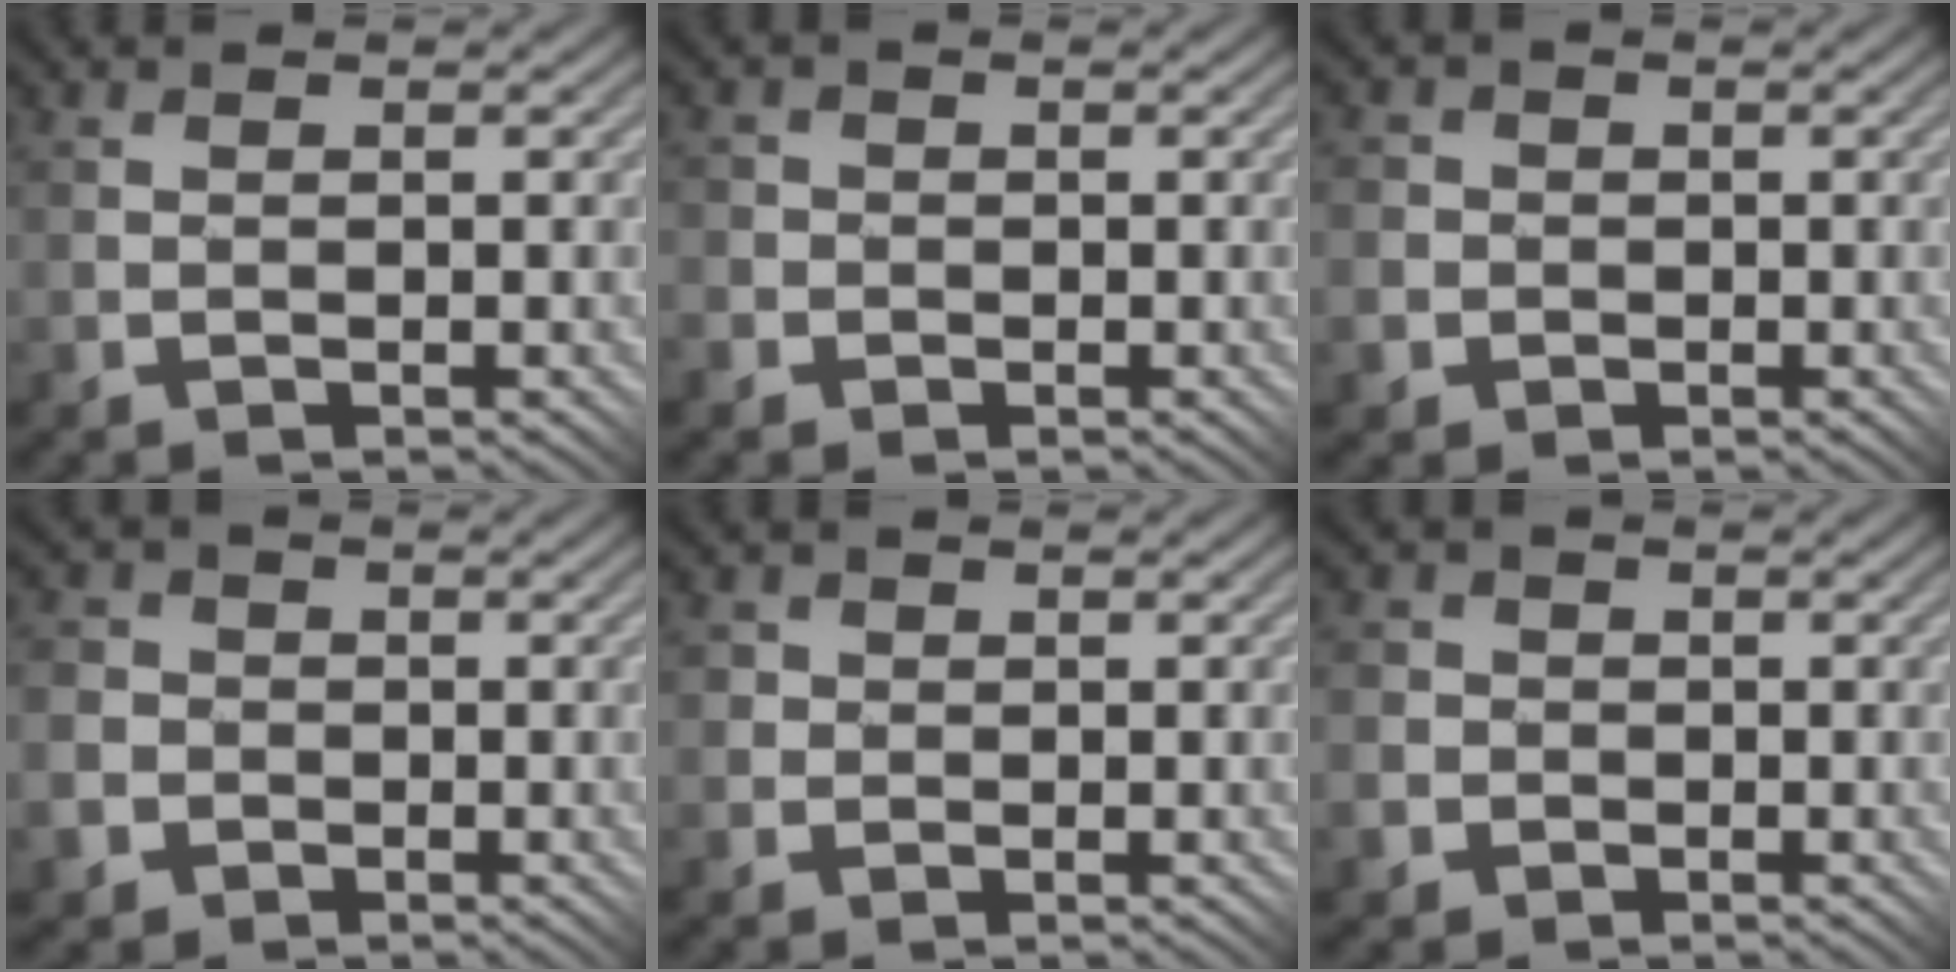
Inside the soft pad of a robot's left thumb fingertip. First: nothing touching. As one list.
[{"total": 3.7, "force": [-0.7, 3.7, 0.1], "torque": [-0.007, 0.015, -0.042]}, {"total": 4.8, "force": [-0.7, 4.7, 0.6], "torque": [-0.028, 0.008, -0.046]}, {"total": 7.0, "force": [-2.0, 6.6, 1.3], "torque": [-0.059, -0.014, -0.063]}, {"total": 2.6, "force": [0.7, 2.5, 0.2], "torque": [-0.005, 0.008, 0.002]}, {"total": 5.4, "force": [-1.1, 5.2, 0.6], "torque": [-0.034, 0.002, -0.054]}]